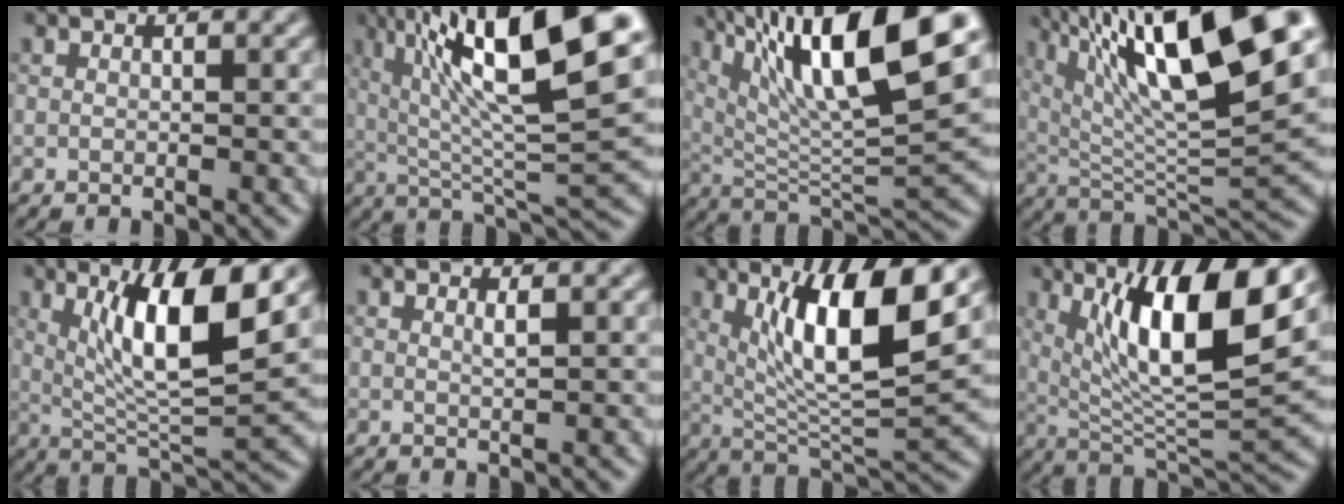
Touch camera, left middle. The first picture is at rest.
{"total": 15.1, "force": [5.7, 3.4, 13.6], "torque": [-0.212, 0.020, 0.095]}
{"total": 14.8, "force": [7.3, 3.4, 12.4], "torque": [-0.210, 0.012, 0.131]}
{"total": 15.0, "force": [7.1, 3.6, 12.8], "torque": [-0.216, 0.016, 0.125]}
{"total": 9.1, "force": [3.2, 1.9, 8.3], "torque": [-0.137, -0.013, 0.063]}
{"total": 0.7, "force": [0.4, 0.1, 0.6], "torque": [-0.009, 0.000, 0.006]}
{"total": 10.3, "force": [3.6, 2.3, 9.3], "torque": [-0.151, -0.013, 0.072]}
{"total": 12.0, "force": [4.5, 3.0, 10.7], "torque": [-0.167, -0.007, 0.084]}